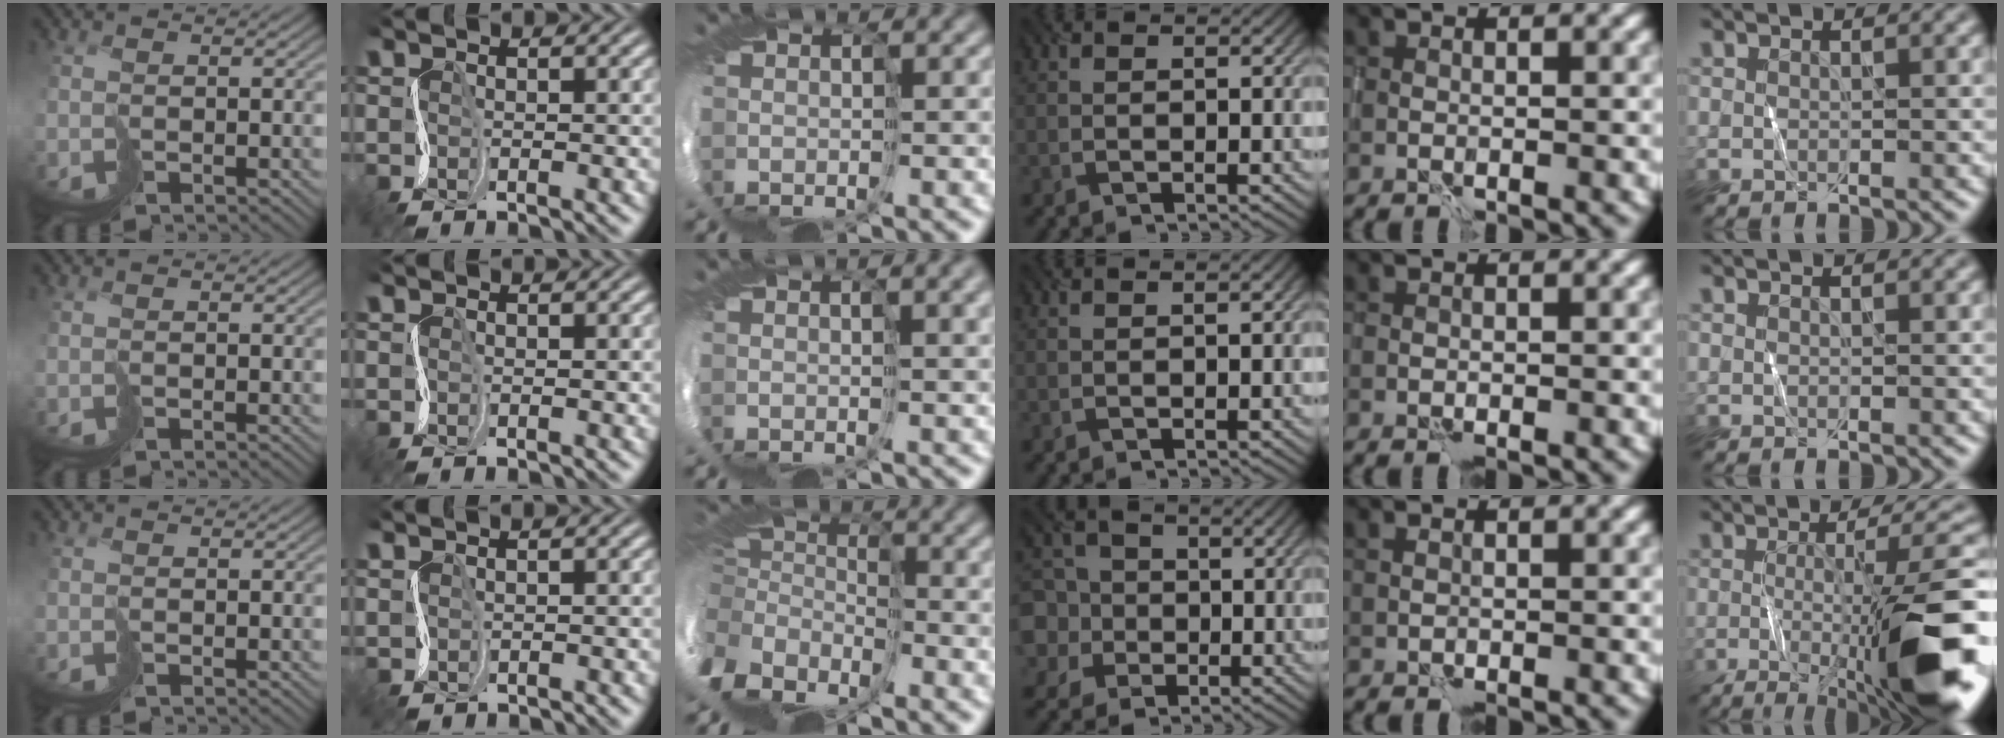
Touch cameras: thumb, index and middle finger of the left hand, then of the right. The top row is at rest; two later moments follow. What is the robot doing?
{"motion": "cut", "object": "tissue"}